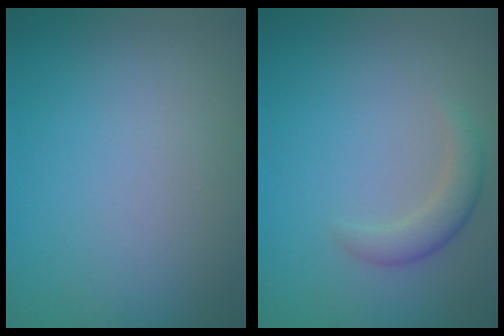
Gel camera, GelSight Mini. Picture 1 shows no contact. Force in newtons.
{"total": 2.3, "press": 2.3, "slide": 0.2}